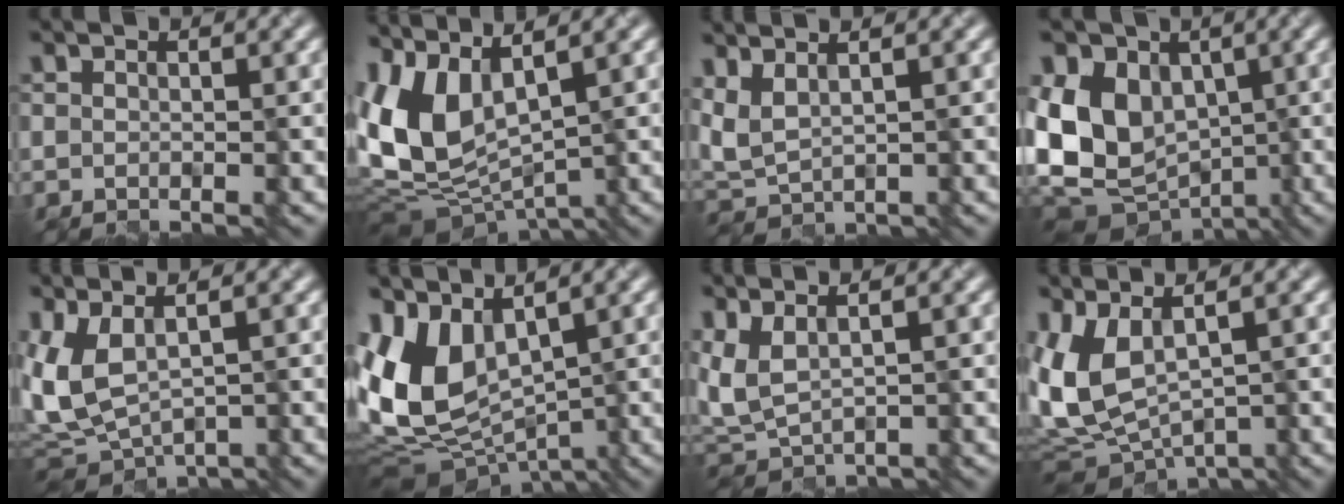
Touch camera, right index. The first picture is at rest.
{"total": 7.4, "force": [0.1, 4.0, 6.2], "torque": [-0.131, -0.002, -0.010]}
{"total": 3.1, "force": [0.9, 1.2, 2.7], "torque": [-0.067, 0.003, 0.017]}
{"total": 10.3, "force": [-1.3, 7.7, 6.7], "torque": [-0.127, 0.017, -0.030]}
{"total": 6.2, "force": [-0.3, 2.7, 5.6], "torque": [-0.123, 0.001, -0.010]}
{"total": 7.6, "force": [-0.3, 4.6, 6.0], "torque": [-0.118, -0.003, -0.017]}
{"total": 3.6, "force": [0.5, 1.3, 3.3], "torque": [-0.079, 0.001, 0.009]}
{"total": 7.4, "force": [-0.5, 3.6, 6.4], "torque": [-0.149, -0.018, -0.003]}